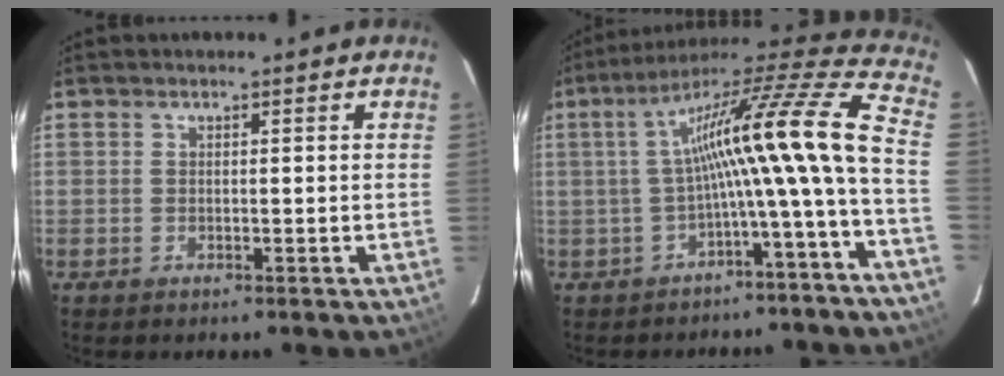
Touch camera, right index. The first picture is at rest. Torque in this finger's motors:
{"motor_torque": [0.72, -0.43, 1.05, 0.21]}